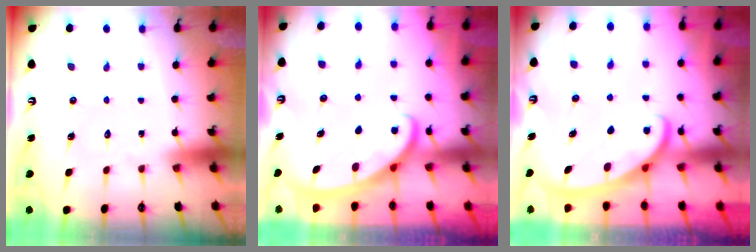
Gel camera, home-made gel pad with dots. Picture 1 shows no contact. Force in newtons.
{"total": 3.0, "press": 3.0, "slide": 0.4}
{"total": 2.5, "press": 2.5, "slide": 0.4}